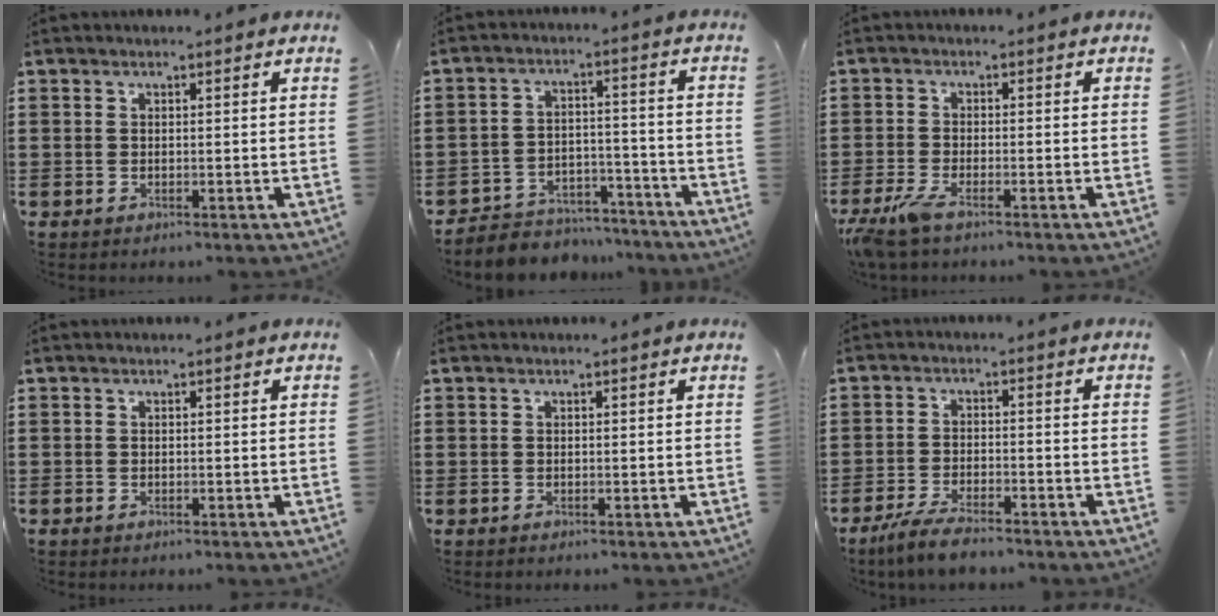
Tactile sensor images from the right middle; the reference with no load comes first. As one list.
[{"total": 4.9, "force": [-4.7, 1.4, 0.1], "torque": [-0.007, 0.013, -0.098]}, {"total": 3.7, "force": [-2.5, 0.6, 2.7], "torque": [-0.079, -0.015, -0.056]}, {"total": 0.0}, {"total": 0.0}, {"total": 4.6, "force": [-4.1, 0.5, 2.0], "torque": [-0.049, -0.004, -0.081]}]